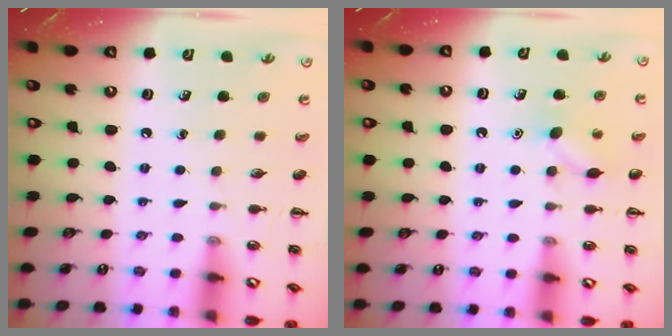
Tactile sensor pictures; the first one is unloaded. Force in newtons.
{"total": 7.4, "press": 7.3, "slide": 1.6}